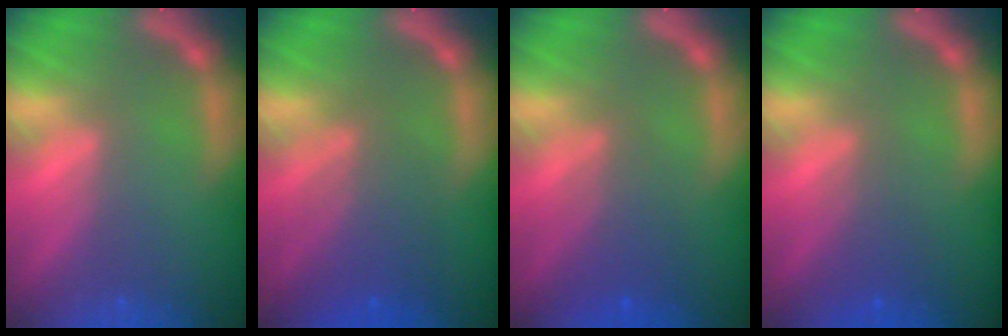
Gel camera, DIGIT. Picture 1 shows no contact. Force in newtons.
{"total": 5.0}
{"total": 3.6}
{"total": 2.4}